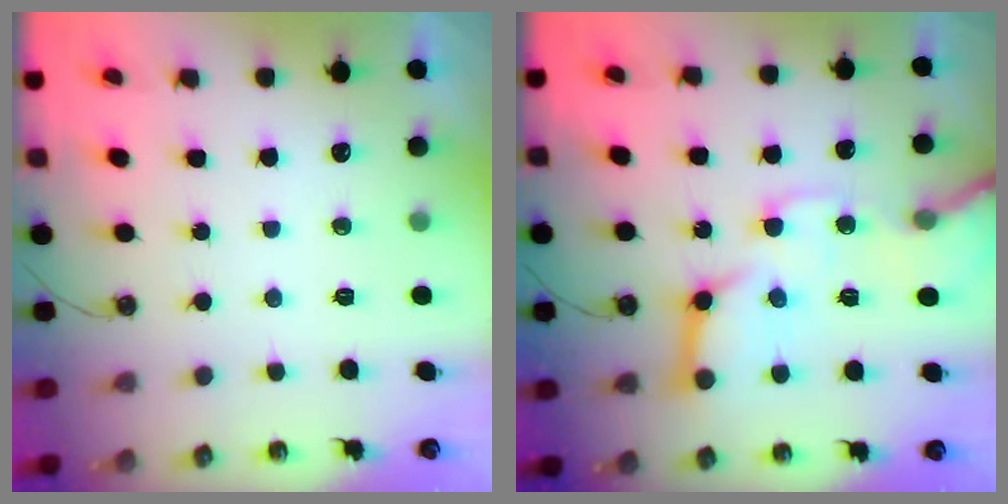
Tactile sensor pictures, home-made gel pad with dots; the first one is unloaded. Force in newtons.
{"total": 18.9, "press": 18.7, "slide": 2.5}